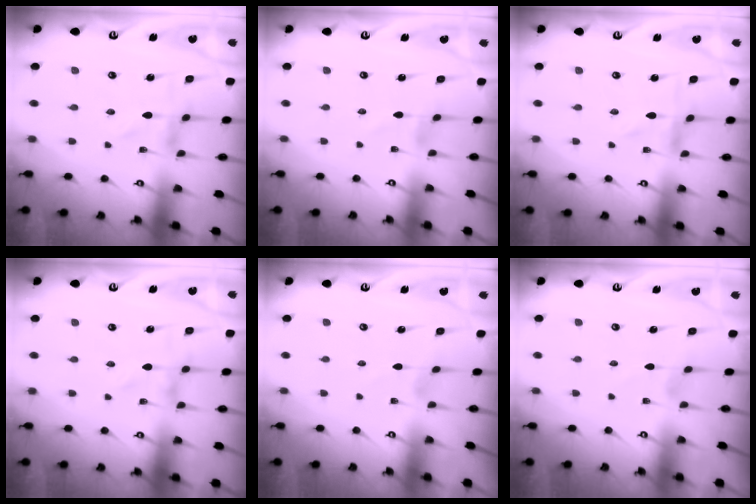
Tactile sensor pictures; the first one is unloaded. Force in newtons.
{"total": 0.9, "press": 0.8, "slide": 0.1}
{"total": 0.0}
{"total": 0.0}
{"total": 1.1, "press": 1.1, "slide": 0.1}
{"total": 1.1, "press": 1.1, "slide": 0.1}